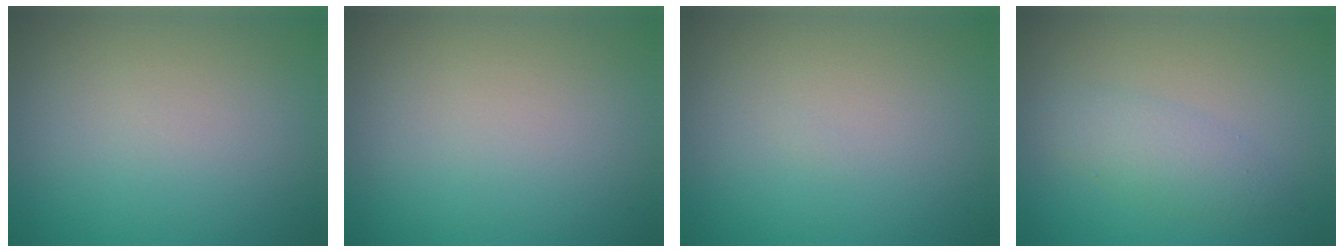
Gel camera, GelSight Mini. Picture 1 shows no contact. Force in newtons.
{"total": 0.0}
{"total": 0.0}
{"total": 2.5, "press": 2.5, "slide": 0.1}